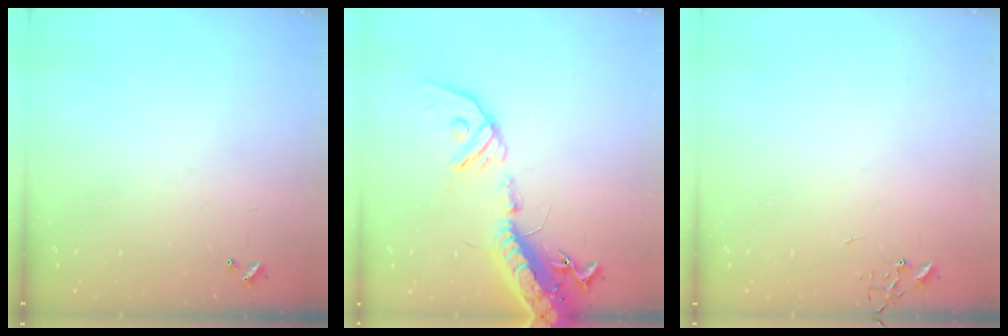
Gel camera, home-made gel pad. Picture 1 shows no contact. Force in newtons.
{"total": 20.4, "press": 19.9, "slide": 4.3}
{"total": 0.0}